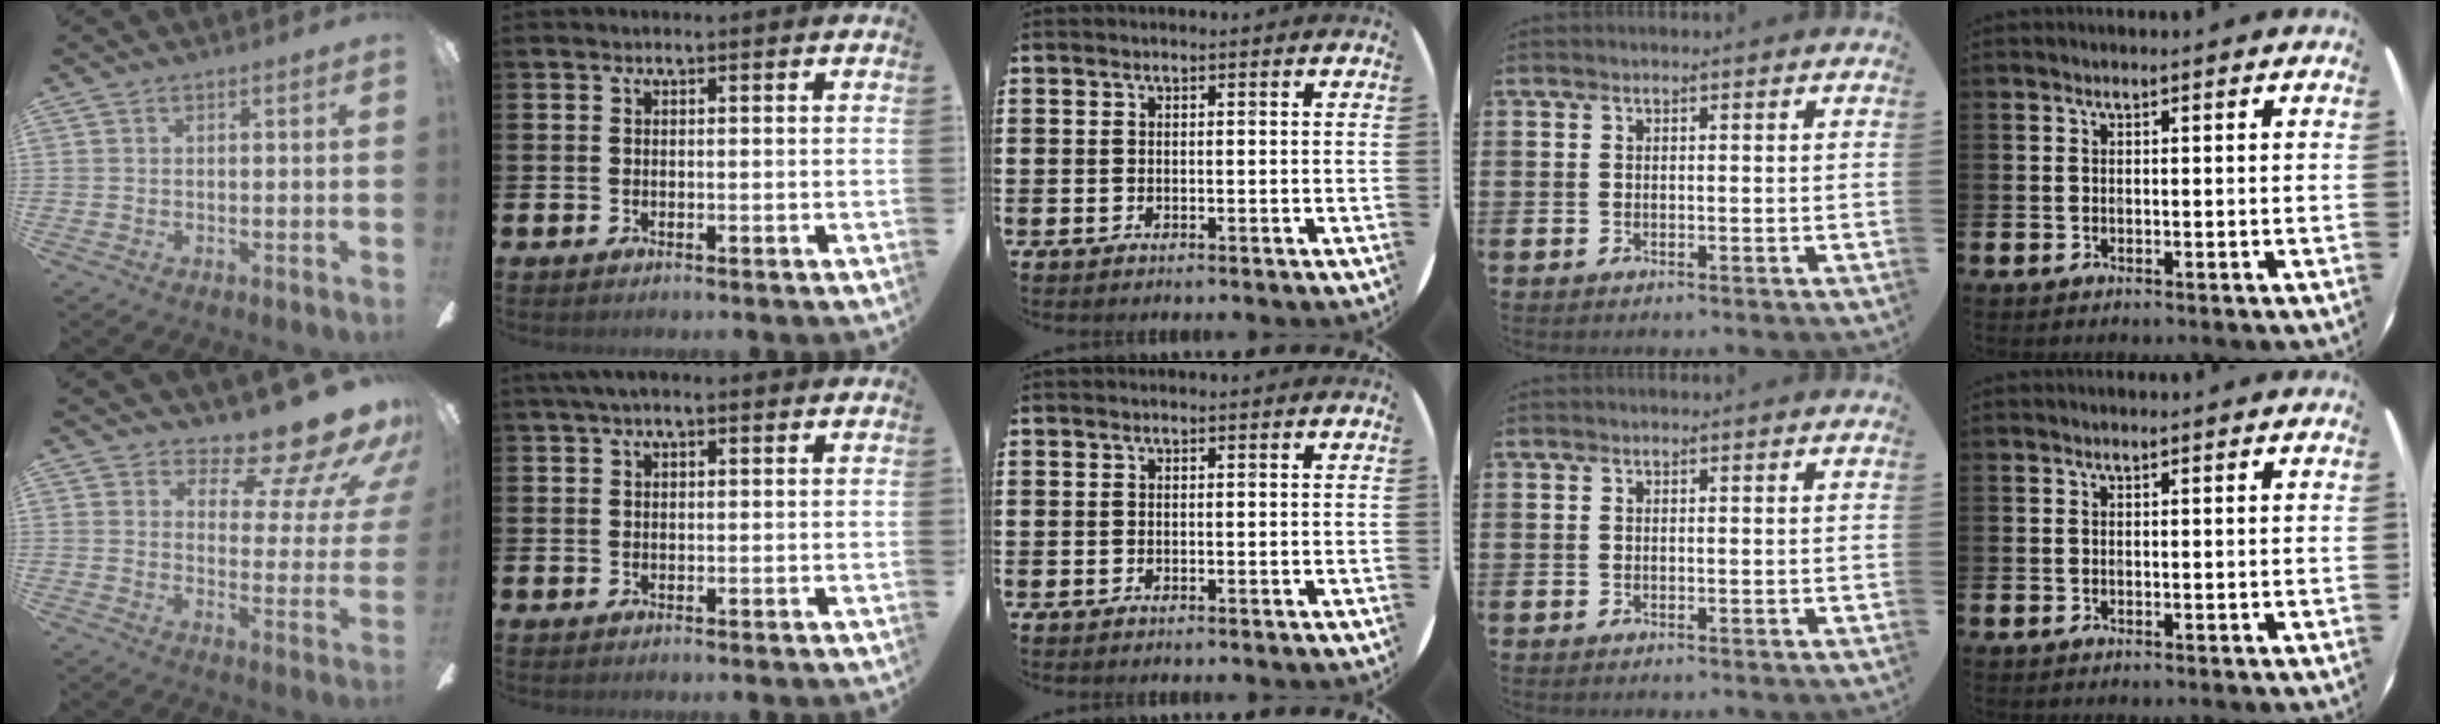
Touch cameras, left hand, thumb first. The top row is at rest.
{"thumb": {"total": 14.1, "force": [11.1, 4.5, 7.5], "torque": [-0.104, -0.094, 0.184]}, "index": {"total": 2.6, "force": [1.8, 1.0, 1.6], "torque": [-0.031, 0.007, 0.032]}}